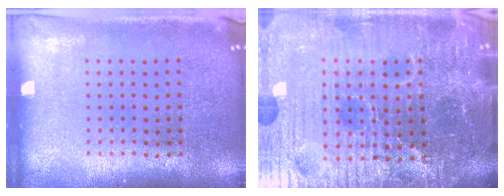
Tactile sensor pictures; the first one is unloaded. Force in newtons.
{"total": 6.4, "press": 6.0, "slide": 2.3}